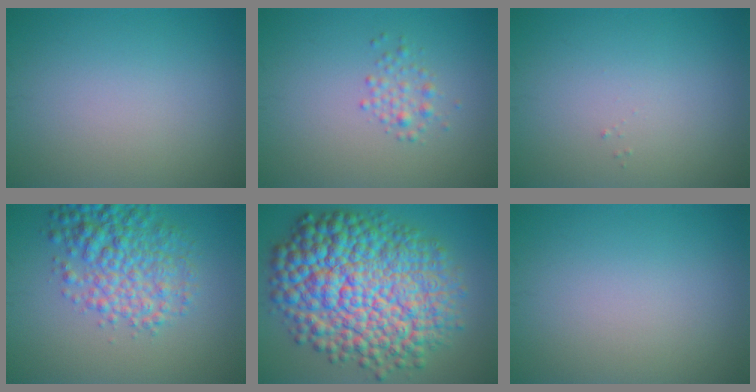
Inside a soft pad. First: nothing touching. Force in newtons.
{"total": 2.2, "press": 2.2, "slide": 0.0}
{"total": 0.0}
{"total": 5.9, "press": 5.9, "slide": 0.1}
{"total": 15.5, "press": 15.5, "slide": 0.1}
{"total": 0.0}